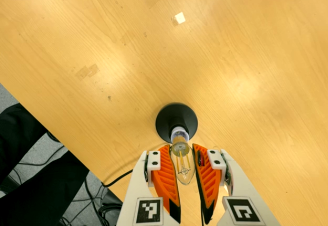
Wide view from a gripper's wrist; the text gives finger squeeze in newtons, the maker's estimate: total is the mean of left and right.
{"total": 21.6, "left": 24.9, "right": 18.3}